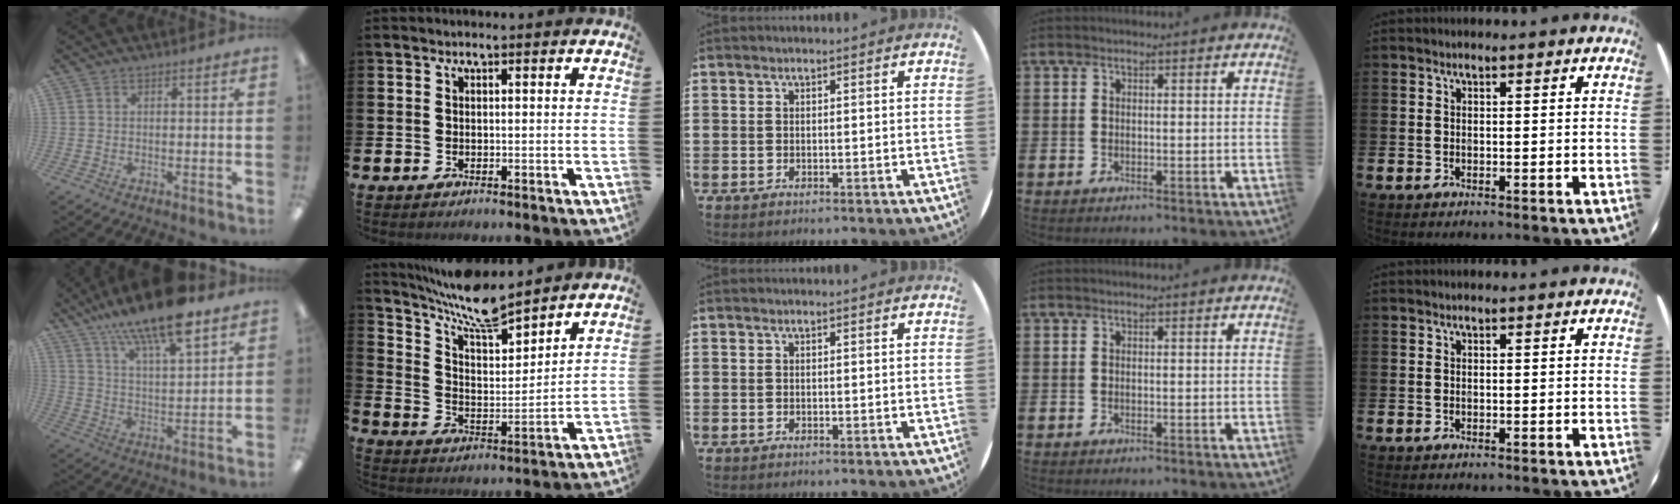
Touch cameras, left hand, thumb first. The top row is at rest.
{"thumb": {"total": 16.4, "force": [12.3, 4.6, 9.8], "torque": [-0.169, -0.068, 0.207]}, "index": {"total": 9.4, "force": [8.7, 1.5, 3.2], "torque": [-0.090, -0.059, 0.154]}}